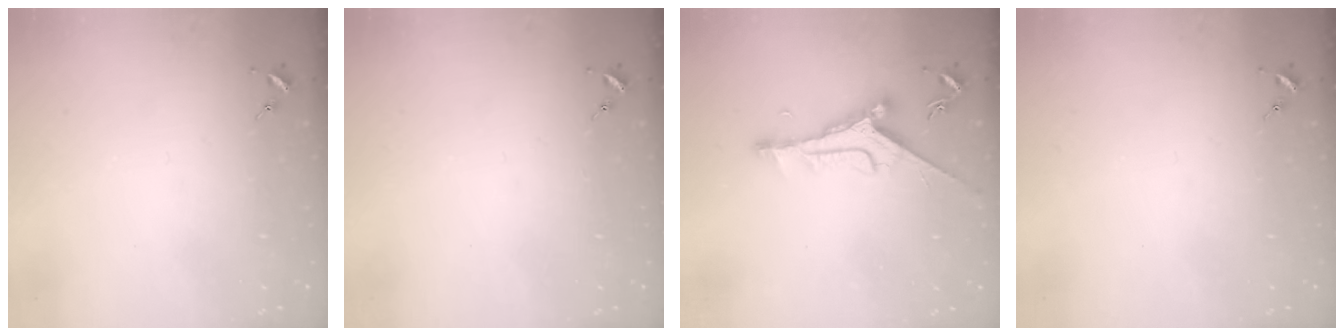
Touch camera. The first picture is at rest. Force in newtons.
{"total": 0.0}
{"total": 9.9, "press": 9.8, "slide": 0.7}
{"total": 0.0}